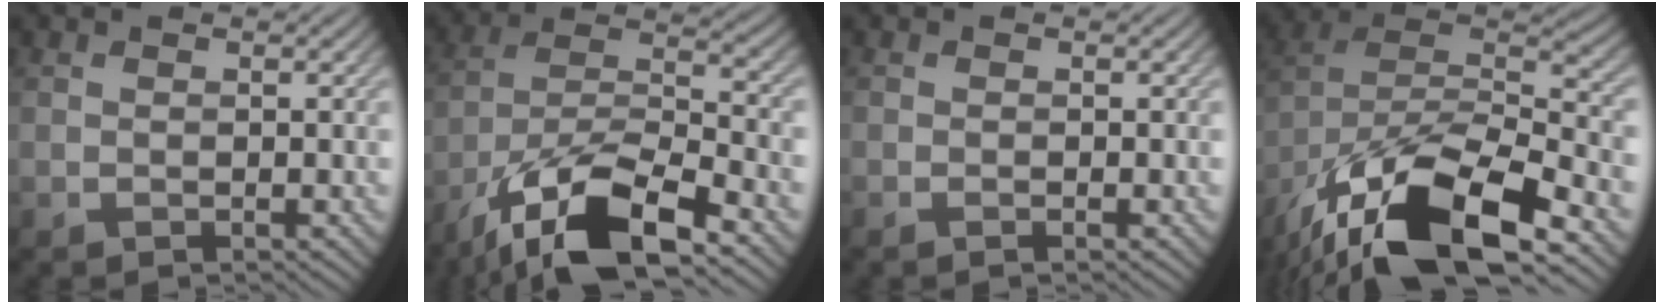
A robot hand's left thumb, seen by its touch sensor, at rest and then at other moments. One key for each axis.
{"total": 15.2, "fx": -9.8, "fy": 5.0, "fz": 10.5, "tx": -0.207, "ty": -0.011, "tz": -0.187}
{"total": 0.7, "fx": -0.4, "fy": 0.0, "fz": 0.5, "tx": -0.011, "ty": -0.002, "tz": -0.008}
{"total": 18.1, "fx": -11.1, "fy": 7.3, "fz": 12.4, "tx": -0.263, "ty": -0.020, "tz": -0.189}